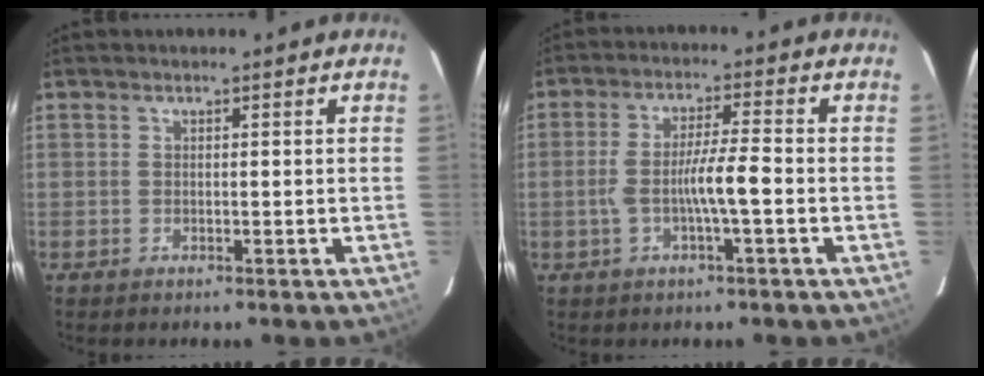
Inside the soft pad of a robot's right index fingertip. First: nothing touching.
{"total": 6.2, "force": [-1.4, 0.2, 6.0], "torque": [-0.118, 0.007, -0.025]}